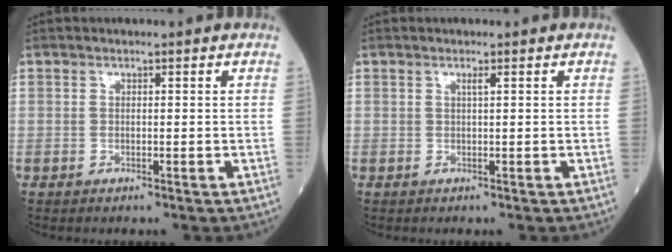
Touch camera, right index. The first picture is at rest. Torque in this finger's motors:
{"motor_torque": [-0.02, 0.00, 0.10, 0.03]}